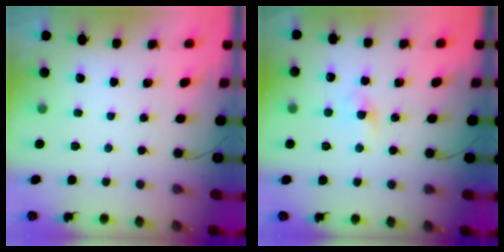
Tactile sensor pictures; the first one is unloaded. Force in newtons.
{"total": 2.4, "press": 2.2, "slide": 1.1}